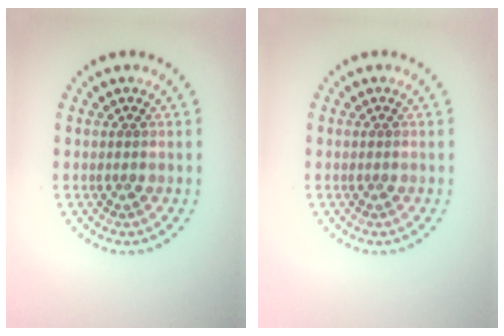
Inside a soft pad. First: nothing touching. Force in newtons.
{"total": 0.0}